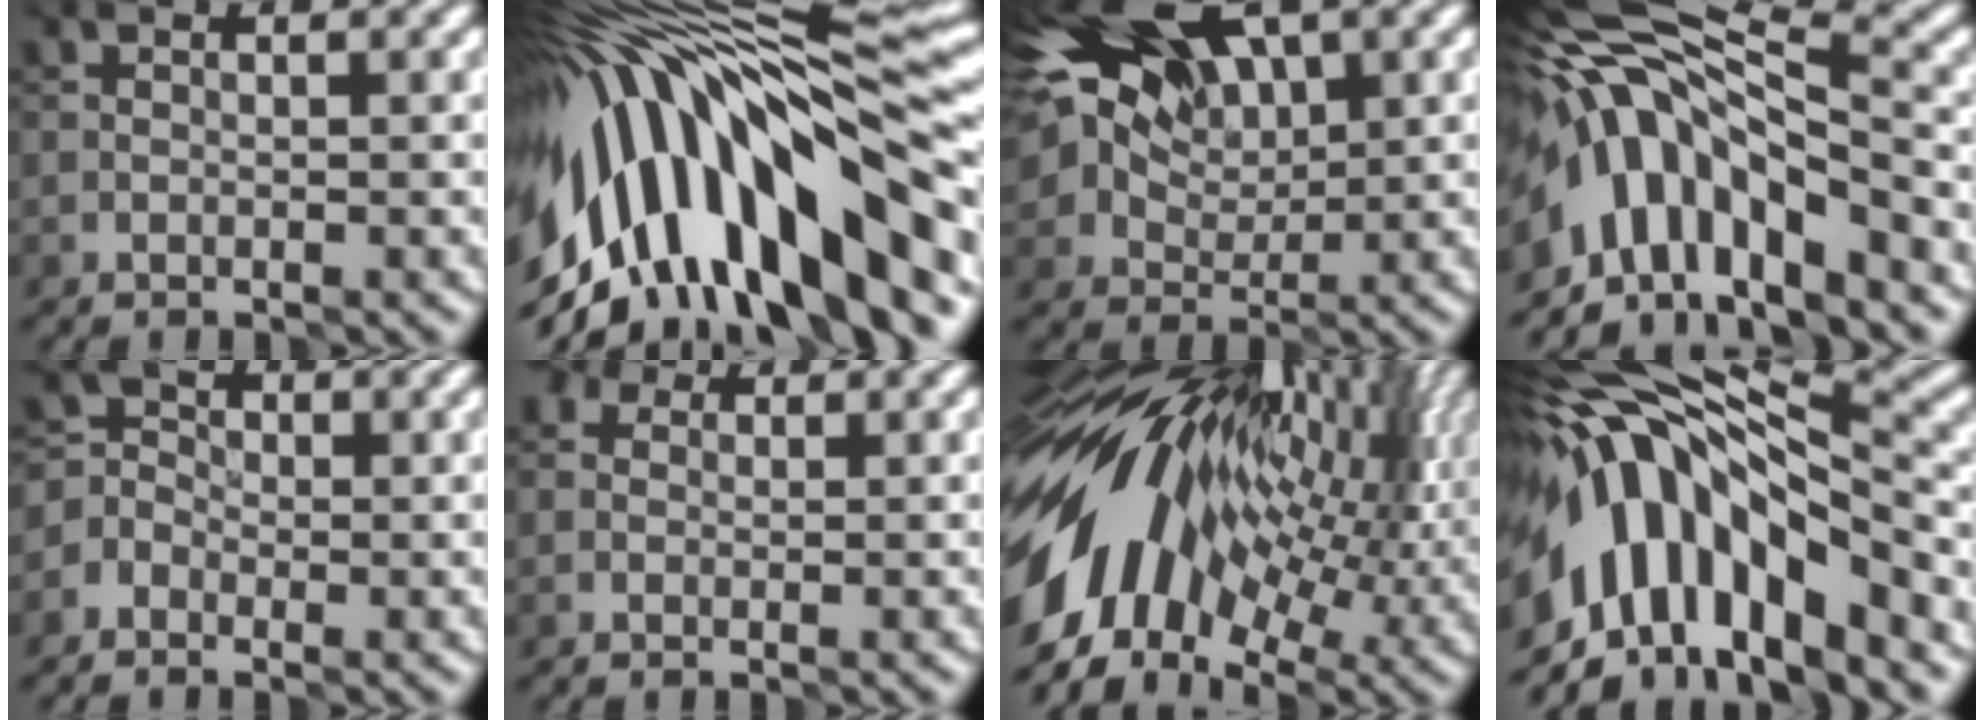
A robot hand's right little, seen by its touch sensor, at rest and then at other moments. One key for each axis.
{"total": 15.4, "fx": -2.7, "fy": 6.8, "fz": 13.5, "tx": -0.227, "ty": 0.015, "tz": -0.027}
{"total": 14.0, "fx": 5.3, "fy": 8.4, "fz": 9.8, "tx": -0.188, "ty": 0.027, "tz": 0.091}
{"total": 11.6, "fx": -3.6, "fy": 4.7, "fz": 10.0, "tx": -0.166, "ty": 0.009, "tz": -0.052}
{"total": 1.6, "fx": -0.6, "fy": 1.5, "fz": 0.3, "tx": -0.004, "ty": 0.007, "tz": -0.017}
{"total": 1.5, "fx": 0.6, "fy": 1.2, "fz": 0.6, "tx": 0.003, "ty": 0.006, "tz": -0.008}
{"total": 16.9, "fx": 0.2, "fy": 8.3, "fz": 14.7, "tx": -0.245, "ty": 0.017, "tz": -0.014}
{"total": 12.8, "fx": -3.3, "fy": 6.3, "fz": 10.7, "tx": -0.172, "ty": 0.009, "tz": -0.048}